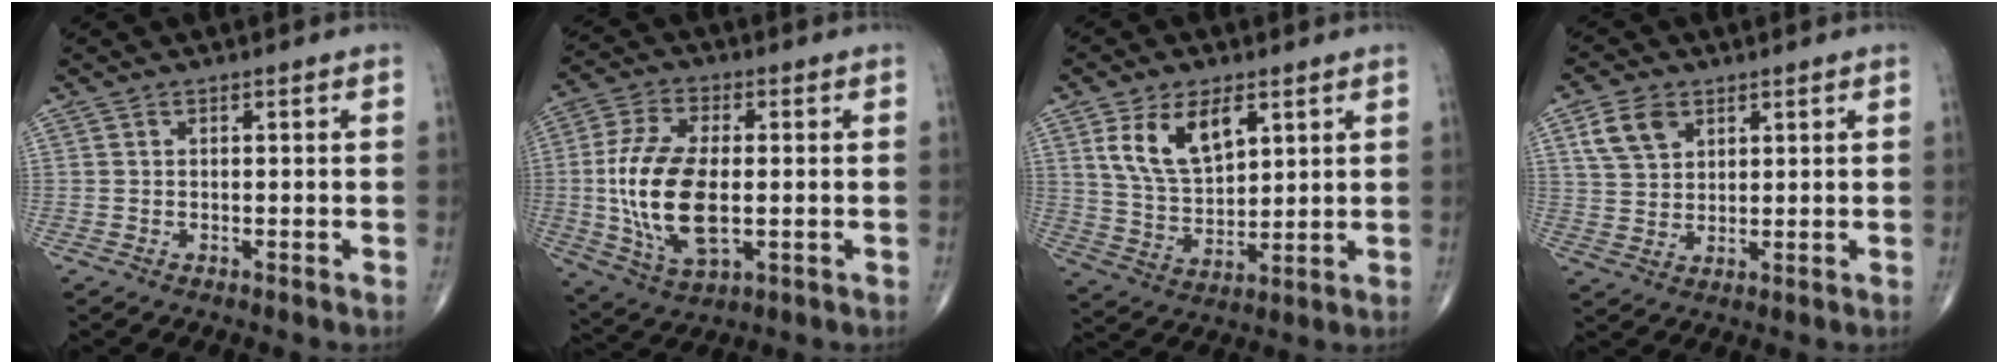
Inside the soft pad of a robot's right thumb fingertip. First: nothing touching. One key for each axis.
{"total": 16.1, "fx": -1.0, "fy": 8.1, "fz": 13.9, "tx": -0.286, "ty": -0.004, "tz": -0.011}
{"total": 11.5, "fx": 5.1, "fy": 6.3, "fz": 8.2, "tx": -0.135, "ty": -0.021, "tz": 0.106}
{"total": 6.8, "fx": 3.3, "fy": 4.6, "fz": 3.7, "tx": -0.057, "ty": -0.009, "tz": 0.067}